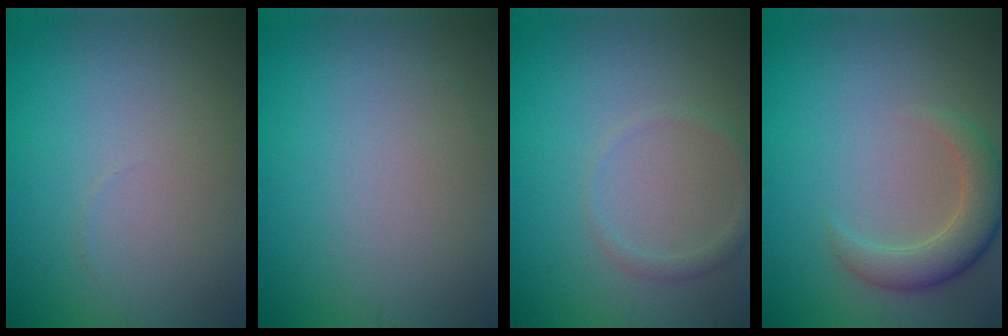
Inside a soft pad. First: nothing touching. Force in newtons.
{"total": 0.0}
{"total": 1.3, "press": 1.3, "slide": 0.0}
{"total": 3.9, "press": 3.9, "slide": 0.1}